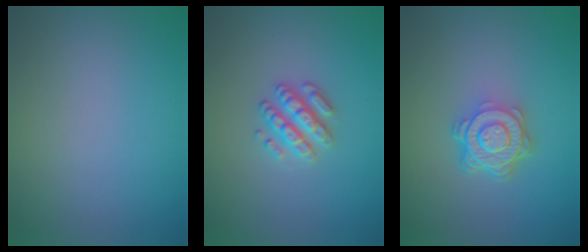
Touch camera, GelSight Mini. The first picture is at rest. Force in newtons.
{"total": 2.8, "press": 2.6, "slide": 0.9}
{"total": 4.8, "press": 3.4, "slide": 3.4}